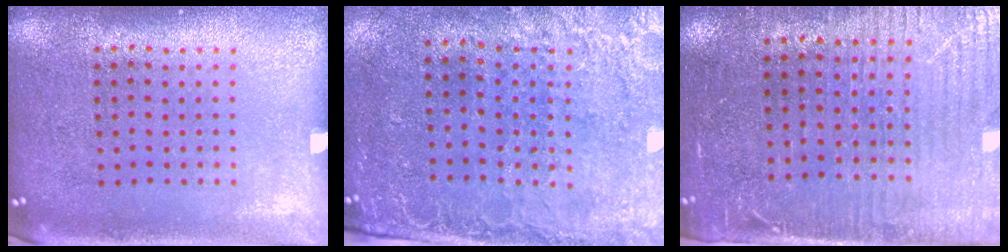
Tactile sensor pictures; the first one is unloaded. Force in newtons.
{"total": 2.6, "press": 2.4, "slide": 1.1}
{"total": 3.6, "press": 3.2, "slide": 1.7}